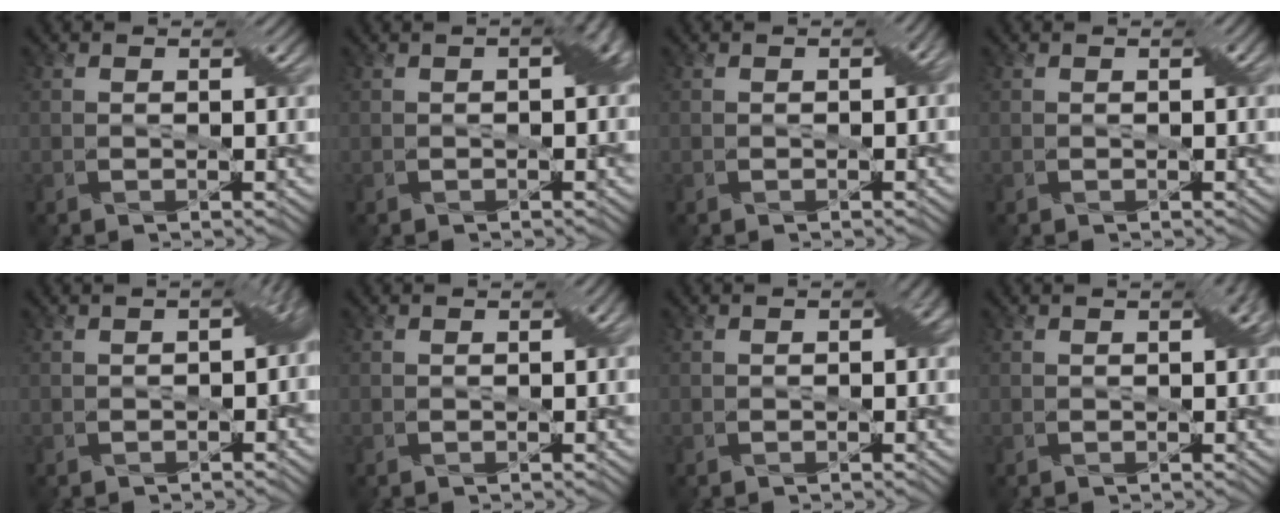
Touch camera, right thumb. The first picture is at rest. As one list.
[{"total": 2.7, "force": [0.0, 1.3, 2.3], "torque": [-0.030, 0.005, 0.000]}, {"total": 1.5, "force": [-0.1, 0.9, 1.1], "torque": [-0.016, -0.001, 0.000]}, {"total": 0.6, "force": [0.1, 0.2, 0.5], "torque": [-0.007, 0.003, 0.003]}, {"total": 3.9, "force": [-0.6, 2.3, 3.1], "torque": [-0.038, -0.003, -0.007]}, {"total": 1.1, "force": [0.0, 0.6, 0.8], "torque": [-0.011, 0.002, 0.001]}, {"total": 1.6, "force": [-0.2, 1.0, 1.2], "torque": [-0.017, -0.002, -0.003]}, {"total": 1.8, "force": [0.3, 0.9, 1.6], "torque": [-0.016, 0.008, 0.007]}]